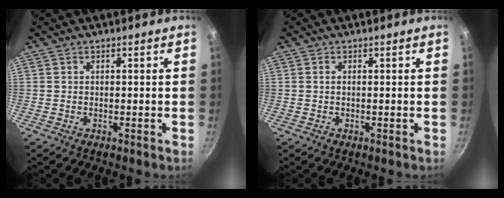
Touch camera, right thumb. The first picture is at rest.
{"total": 0.6, "force": [0.2, 0.3, 0.6], "torque": [-0.011, 0.001, 0.003]}